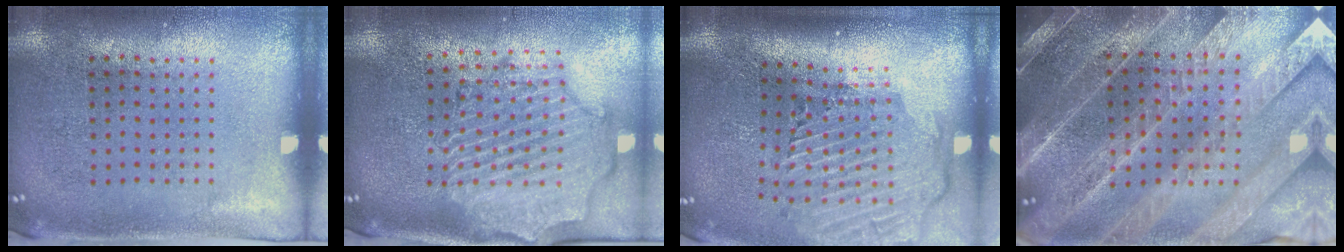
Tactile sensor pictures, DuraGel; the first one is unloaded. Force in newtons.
{"total": 2.6, "press": 2.4, "slide": 1.1}
{"total": 3.0, "press": 2.2, "slide": 2.0}
{"total": 4.0, "press": 3.7, "slide": 1.4}